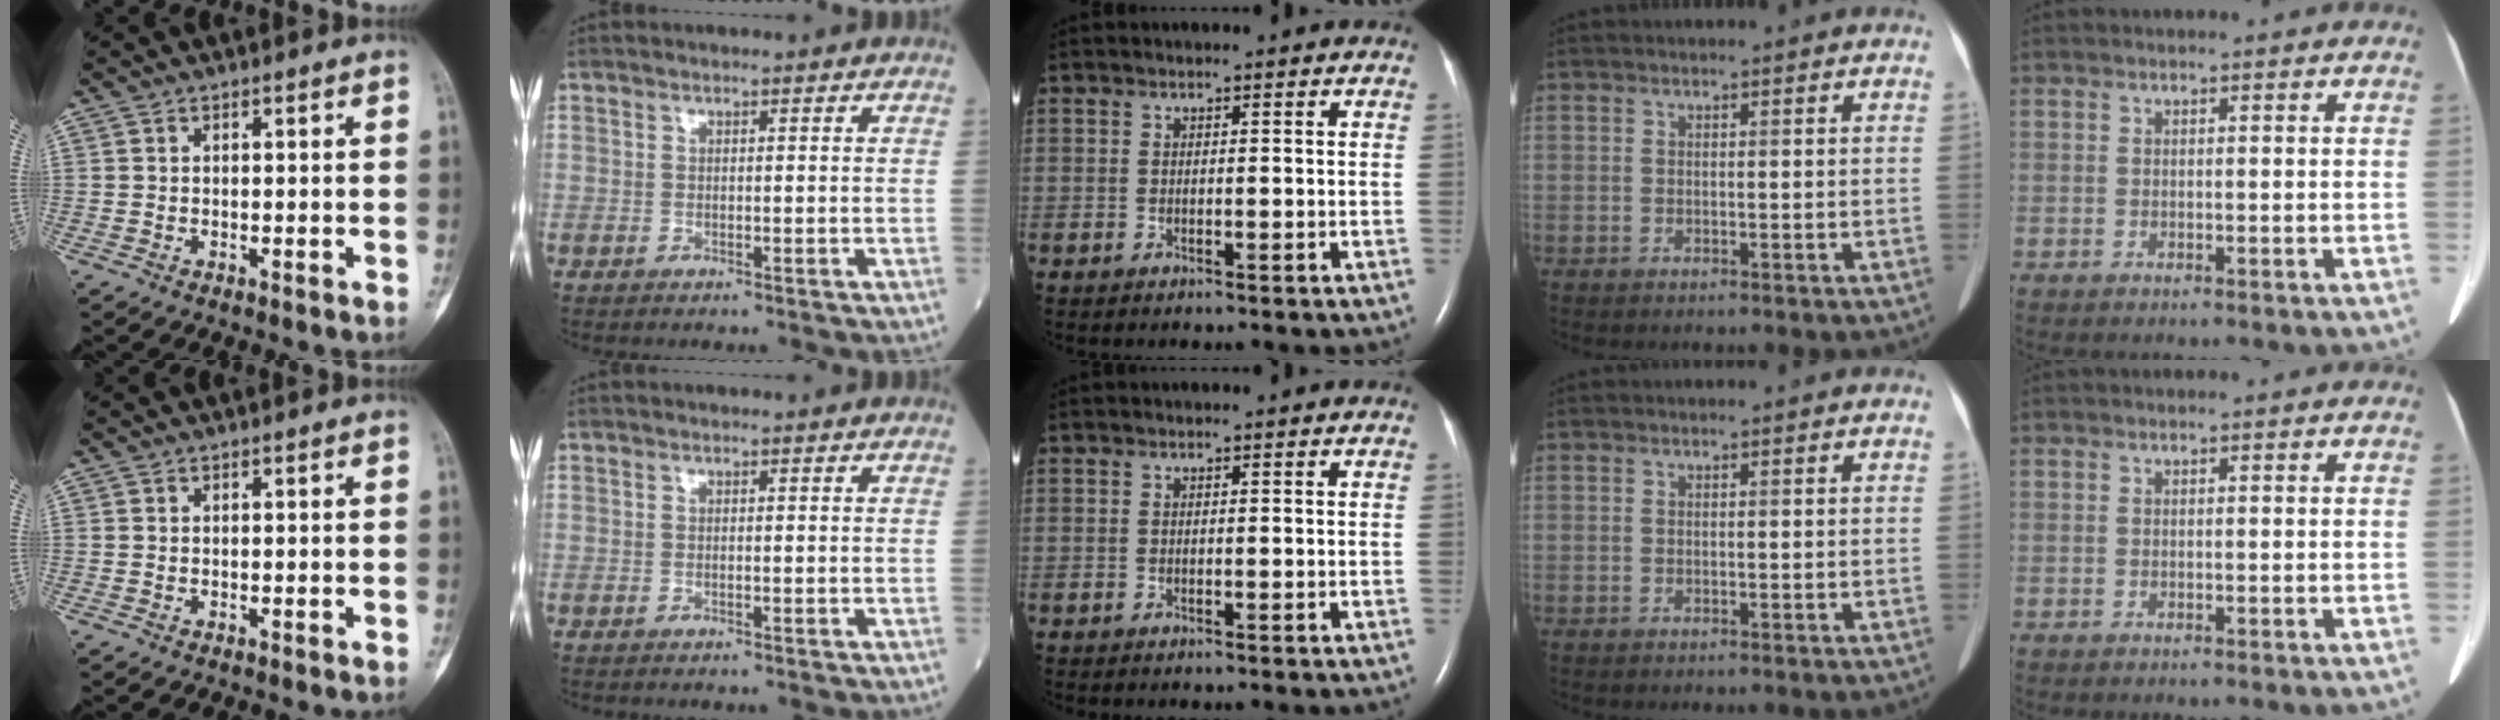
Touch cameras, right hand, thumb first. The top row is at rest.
{}